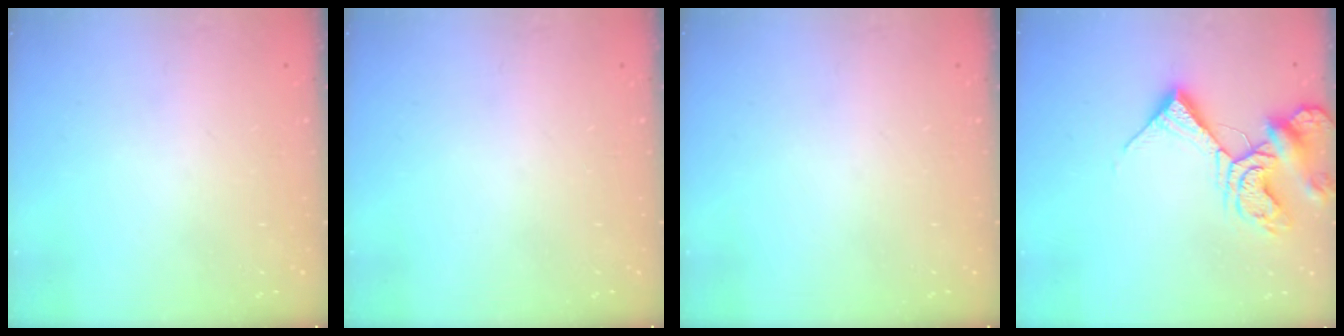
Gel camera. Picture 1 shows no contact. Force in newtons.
{"total": 0.0}
{"total": 0.0}
{"total": 11.6, "press": 11.6, "slide": 1.4}